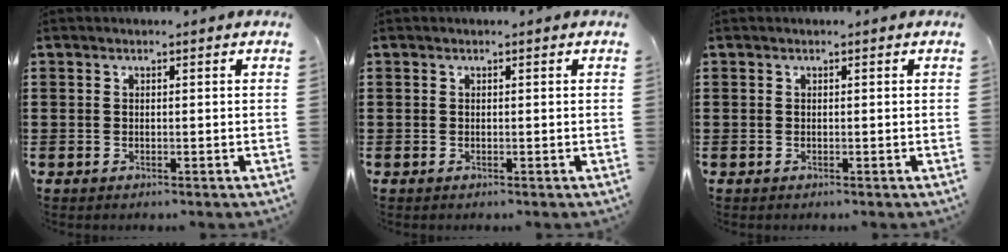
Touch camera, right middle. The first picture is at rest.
{"total": 0.0}
{"total": 0.0}